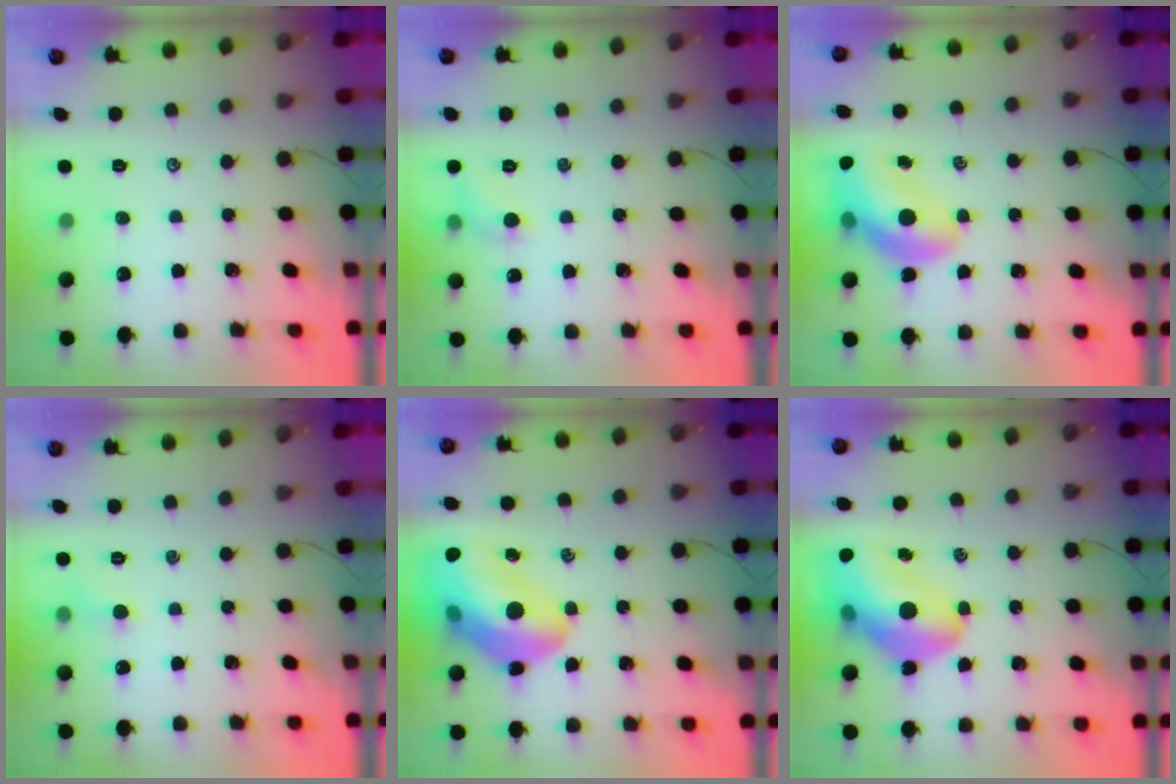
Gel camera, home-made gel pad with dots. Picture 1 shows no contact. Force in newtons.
{"total": 5.4, "press": 5.2, "slide": 1.7}
{"total": 14.5, "press": 13.9, "slide": 4.2}
{"total": 4.1, "press": 3.9, "slide": 1.3}
{"total": 22.6, "press": 22.0, "slide": 5.3}
{"total": 17.1, "press": 16.4, "slide": 4.8}